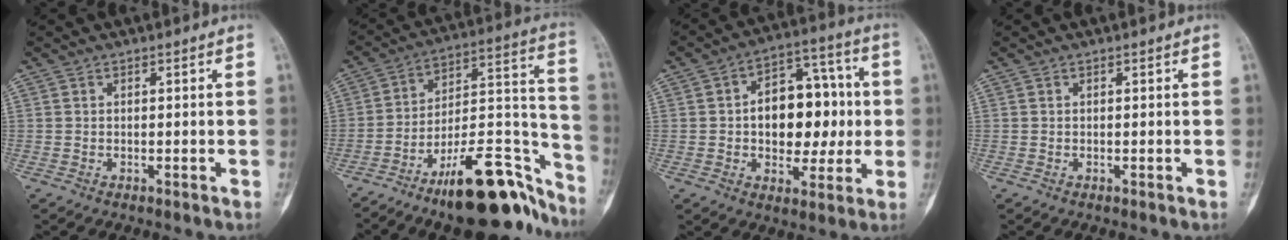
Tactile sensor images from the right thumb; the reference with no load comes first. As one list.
[{"total": 23.5, "force": [-16.2, 7.7, 15.2], "torque": [-0.157, 0.121, -0.258]}, {"total": 16.7, "force": [0.3, 10.8, 12.6], "torque": [-0.136, 0.031, 0.006]}, {"total": 0.0}]